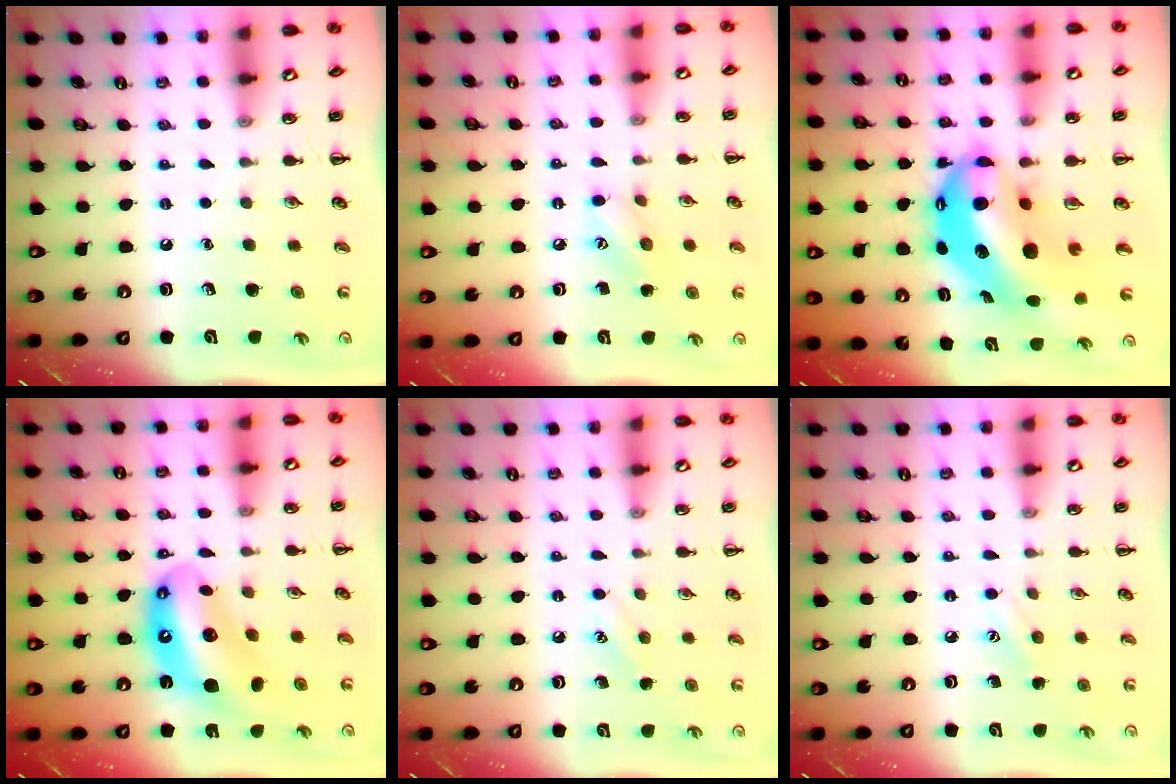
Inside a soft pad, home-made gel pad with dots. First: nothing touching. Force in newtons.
{"total": 6.7, "press": 6.7, "slide": 0.7}
{"total": 14.5, "press": 14.1, "slide": 3.4}
{"total": 13.6, "press": 13.1, "slide": 3.7}
{"total": 6.9, "press": 6.7, "slide": 1.7}
{"total": 6.7, "press": 6.5, "slide": 1.6}